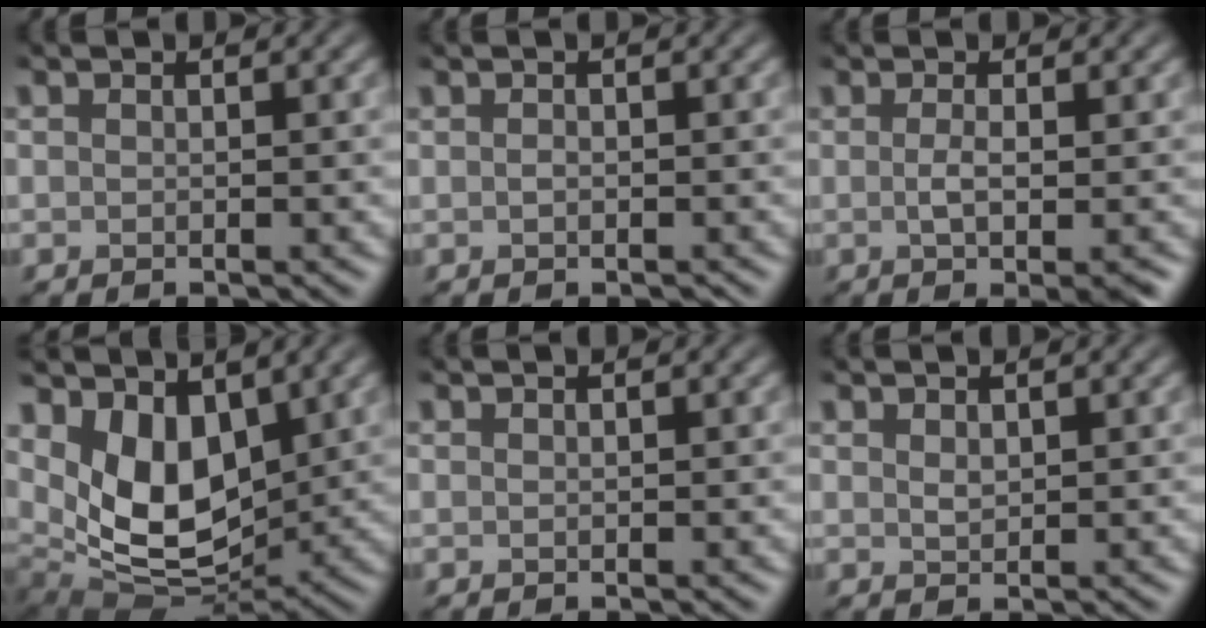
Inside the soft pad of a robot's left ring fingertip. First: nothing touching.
{"total": 0.0}
{"total": 2.6, "force": [-0.5, 0.0, 2.5], "torque": [-0.032, -0.003, -0.009]}
{"total": 6.9, "force": [1.5, 4.1, 5.4], "torque": [-0.104, -0.023, 0.021]}
{"total": 0.0}
{"total": 0.6, "force": [0.5, 0.2, 0.4], "torque": [-0.007, -0.002, 0.011]}